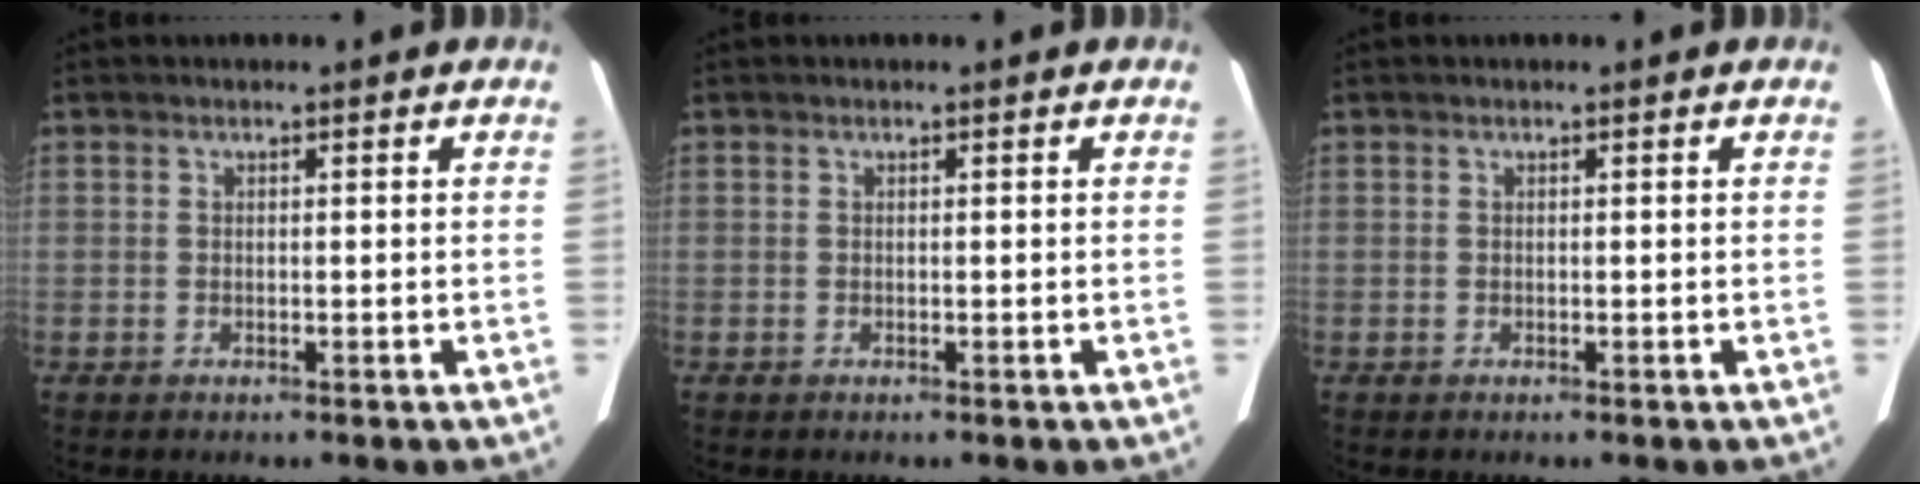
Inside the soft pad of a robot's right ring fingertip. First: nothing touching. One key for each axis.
{"total": 0.0}
{"total": 0.0}